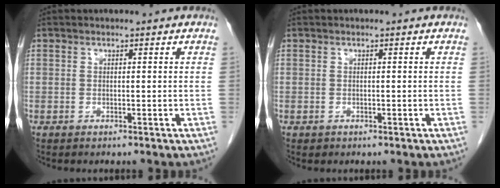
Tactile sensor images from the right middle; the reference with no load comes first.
{"total": 0.0}